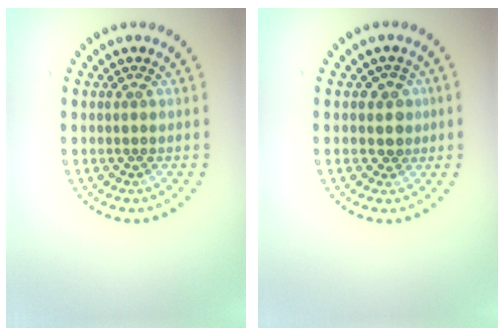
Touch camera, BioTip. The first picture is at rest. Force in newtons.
{"total": 1.4, "press": 1.1, "slide": 0.8}